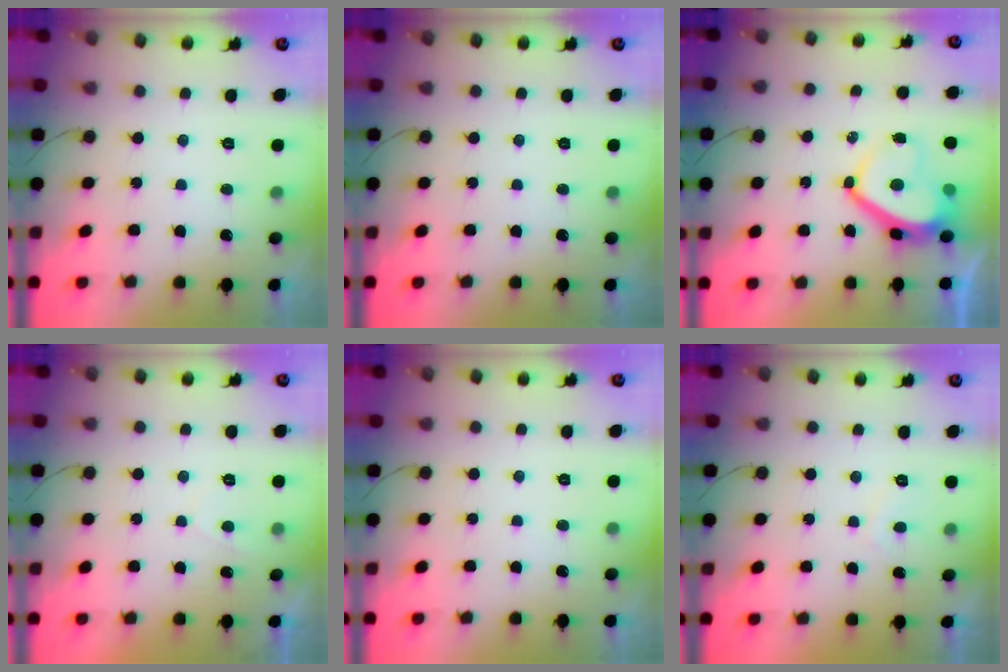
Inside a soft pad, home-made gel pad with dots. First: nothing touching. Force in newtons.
{"total": 0.0}
{"total": 9.3, "press": 9.3, "slide": 1.0}
{"total": 0.8, "press": 0.6, "slide": 0.6}
{"total": 0.0}
{"total": 0.8, "press": 0.5, "slide": 0.6}